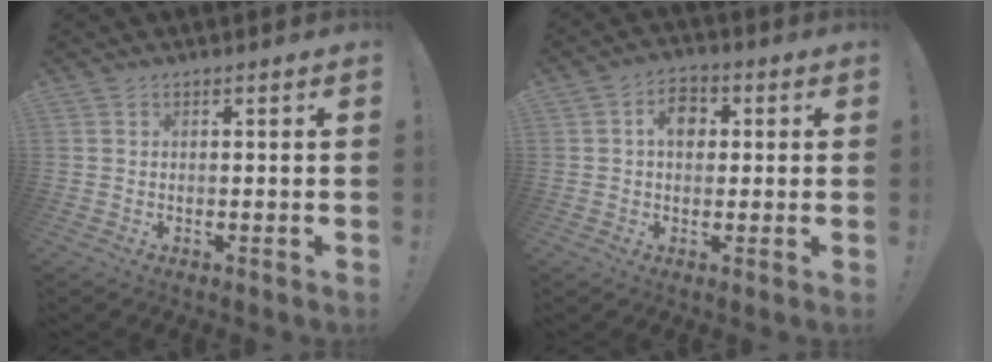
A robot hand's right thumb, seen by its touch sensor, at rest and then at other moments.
{"total": 7.1, "force": [1.2, 5.2, 4.7], "torque": [-0.069, 0.008, 0.020]}